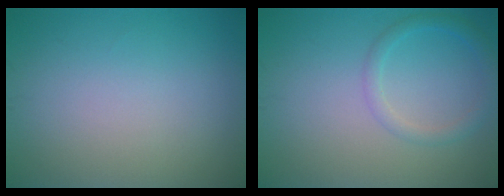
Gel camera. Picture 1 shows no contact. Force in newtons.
{"total": 1.9, "press": 1.9, "slide": 0.2}